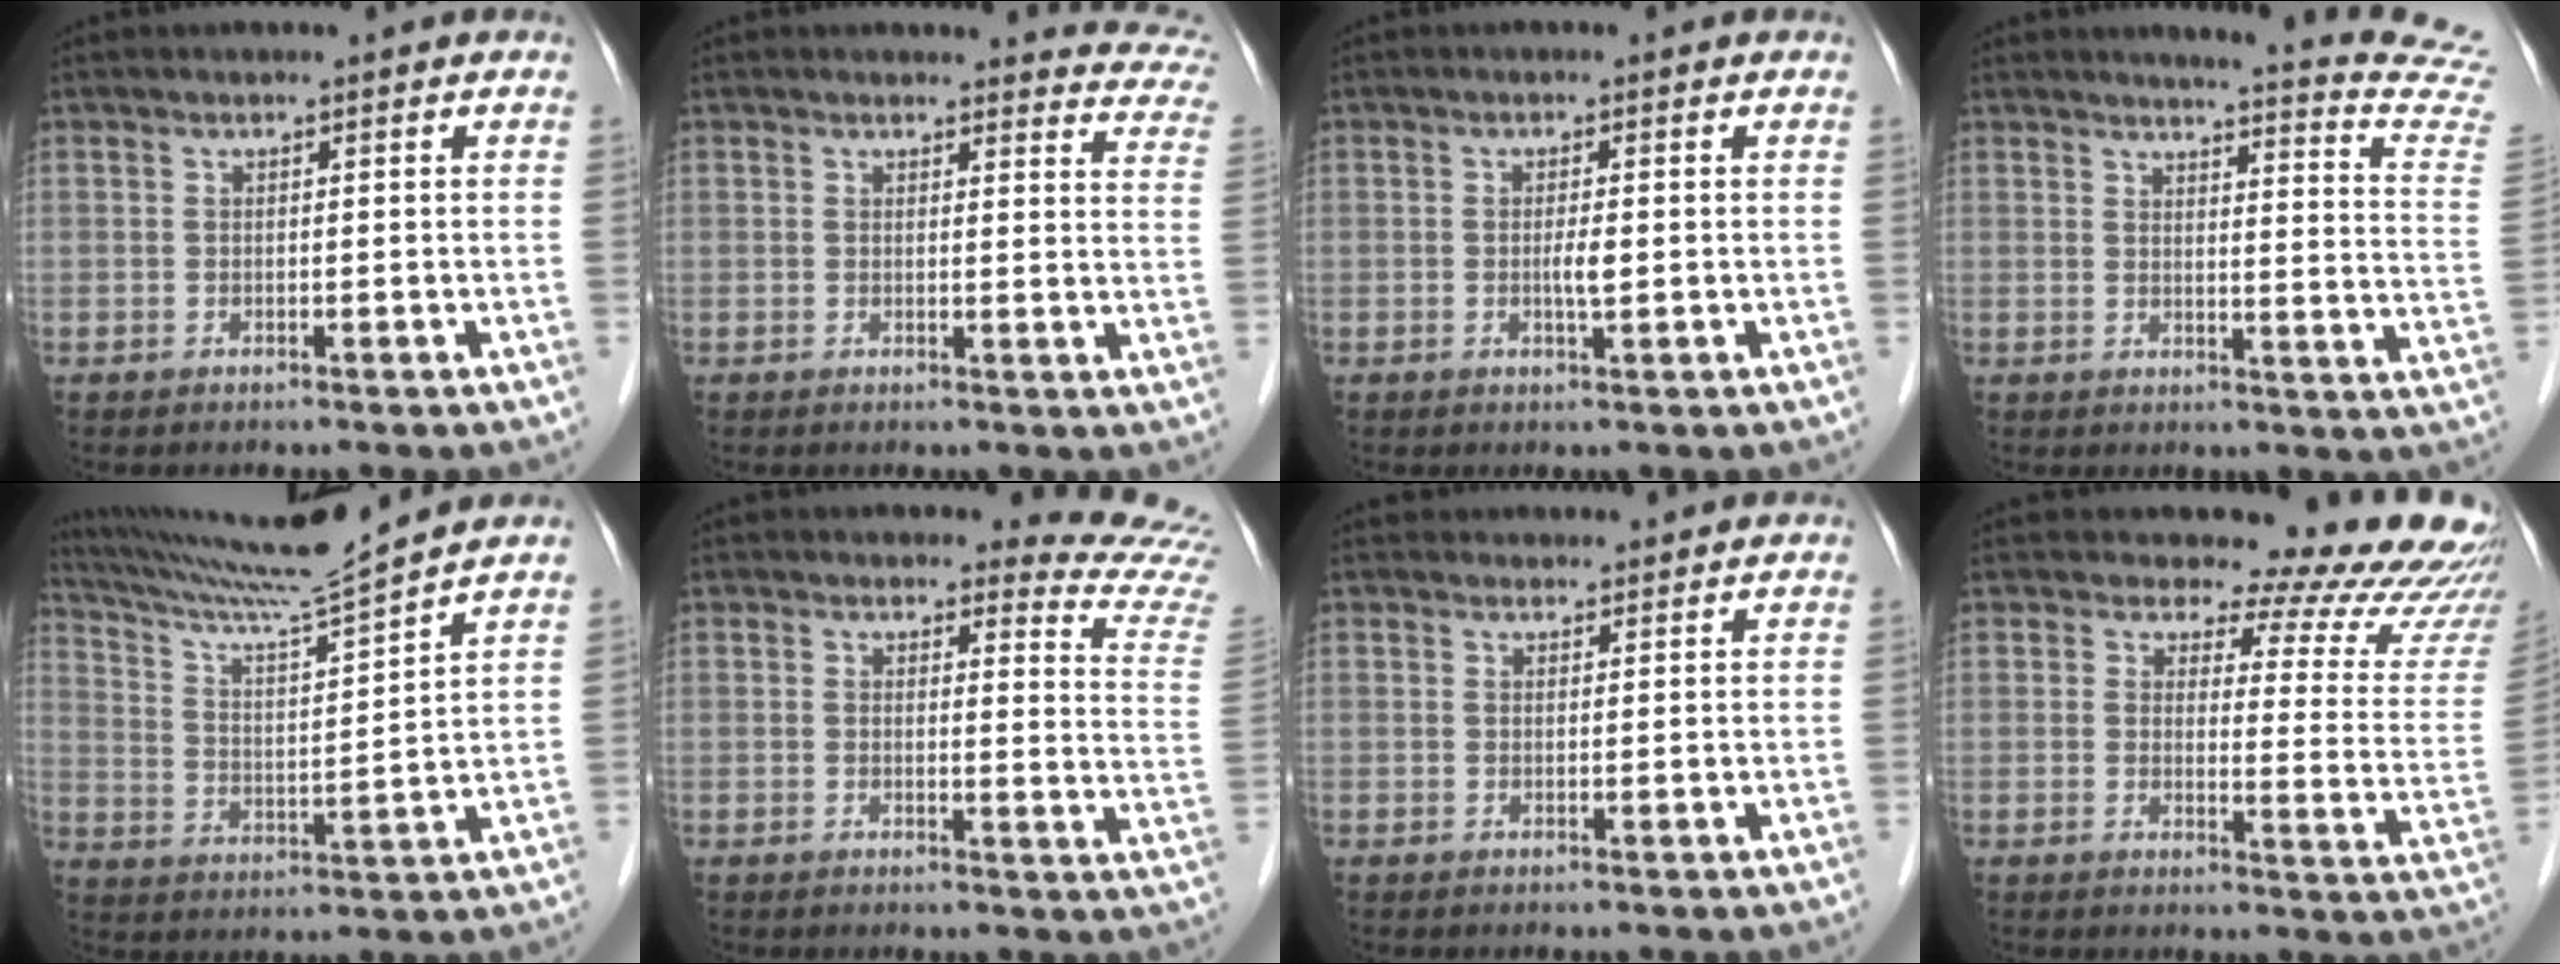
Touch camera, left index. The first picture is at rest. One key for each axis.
{"total": 8.9, "fx": 8.7, "fy": 2.0, "fz": 0.8, "tx": 0.032, "ty": -0.062, "tz": 0.051}
{"total": 1.9, "fx": -0.4, "fy": 0.3, "fz": 1.8, "tx": -0.034, "ty": -0.005, "tz": -0.006}
{"total": 17.4, "fx": 16.5, "fy": -0.4, "fz": 5.5, "tx": -0.060, "ty": -0.125, "tz": 0.158}
{"total": 13.2, "fx": 12.2, "fy": -2.5, "fz": 4.3, "tx": -0.085, "ty": -0.021, "tz": 0.212}
{"total": 9.1, "fx": 9.1, "fy": -0.2, "fz": 0.1, "tx": 0.013, "ty": -0.116, "tz": 0.066}
{"total": 3.7, "fx": 3.5, "fy": 1.4, "fz": 0.1, "tx": 0.005, "ty": 0.020, "tz": 0.043}
{"total": 16.2, "fx": 15.6, "fy": 2.6, "fz": 3.8, "tx": -0.022, "ty": -0.120, "tz": 0.145}